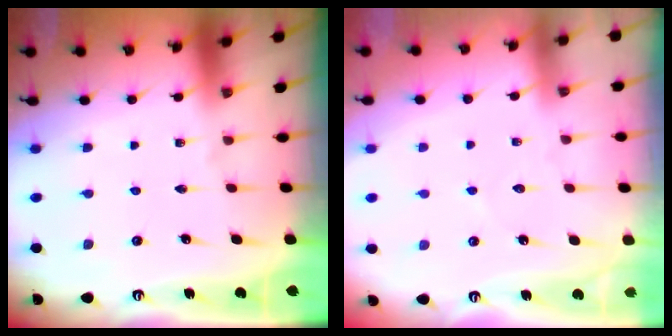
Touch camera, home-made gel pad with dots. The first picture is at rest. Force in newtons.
{"total": 2.5, "press": 2.5, "slide": 0.3}